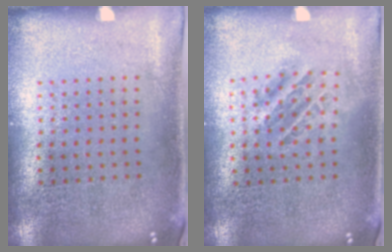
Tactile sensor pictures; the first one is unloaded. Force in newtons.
{"total": 1.1, "press": 1.0, "slide": 0.4}